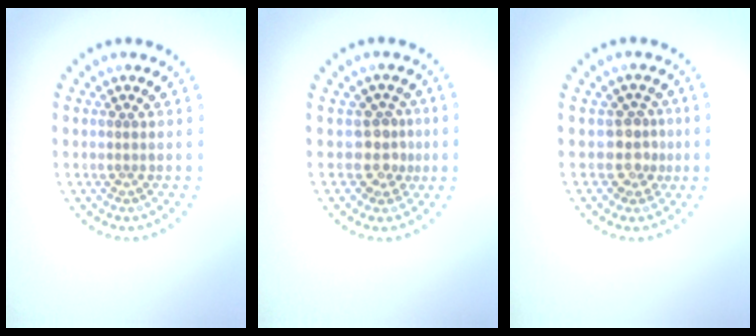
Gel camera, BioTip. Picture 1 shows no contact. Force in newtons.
{"total": 2.6, "press": 2.0, "slide": 1.7}
{"total": 2.5, "press": 2.1, "slide": 1.5}